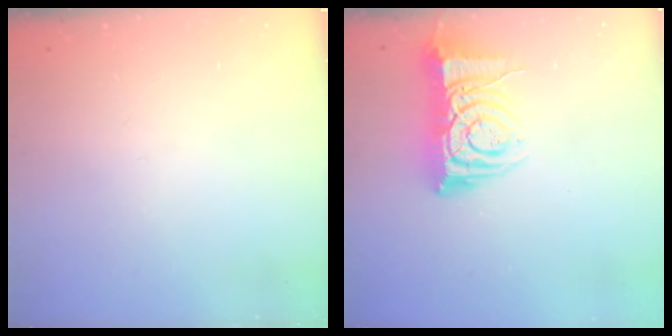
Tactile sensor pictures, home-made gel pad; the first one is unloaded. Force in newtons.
{"total": 10.2, "press": 10.1, "slide": 1.3}